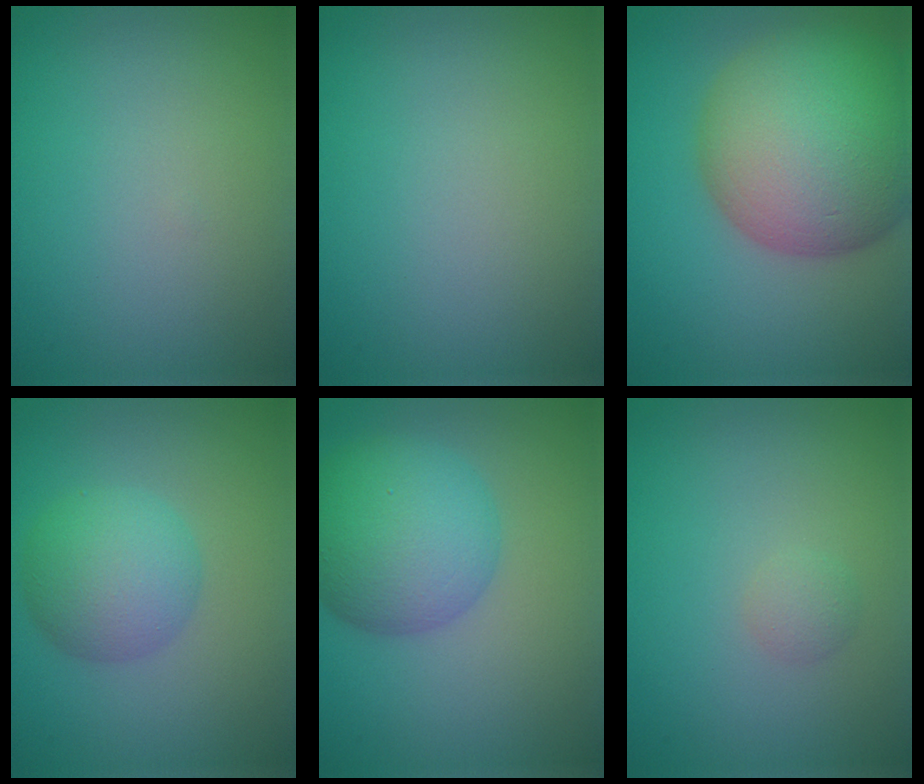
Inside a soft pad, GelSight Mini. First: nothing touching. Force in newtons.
{"total": 0.0}
{"total": 15.3, "press": 15.3, "slide": 0.9}
{"total": 5.0, "press": 5.0, "slide": 0.1}
{"total": 8.1, "press": 8.1, "slide": 0.2}
{"total": 1.0, "press": 1.0, "slide": 0.0}